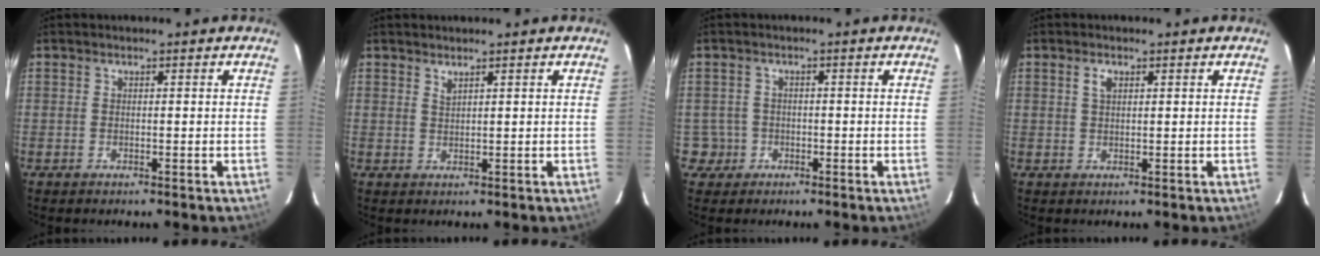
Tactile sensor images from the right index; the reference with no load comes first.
{"total": 1.0, "force": [0.9, 0.0, 0.4], "torque": [-0.008, 0.000, 0.017]}
{"total": 3.5, "force": [-1.0, 3.3, -0.1], "torque": [0.004, 0.021, -0.014]}
{"total": 1.7, "force": [0.7, 0.9, 1.2], "torque": [-0.022, 0.004, 0.013]}